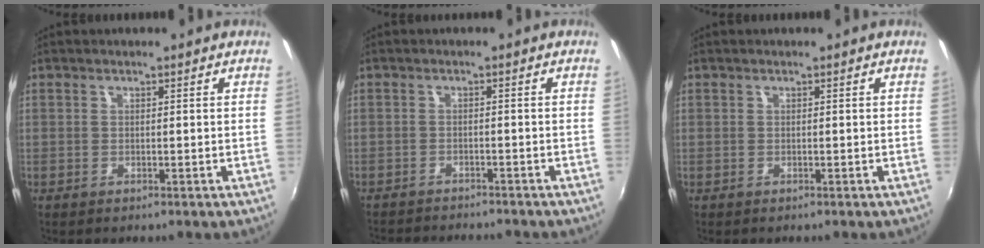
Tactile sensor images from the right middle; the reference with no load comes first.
{"total": 8.0, "force": [-7.5, 1.1, 2.7], "torque": [-0.067, -0.014, -0.110]}
{"total": 0.0}